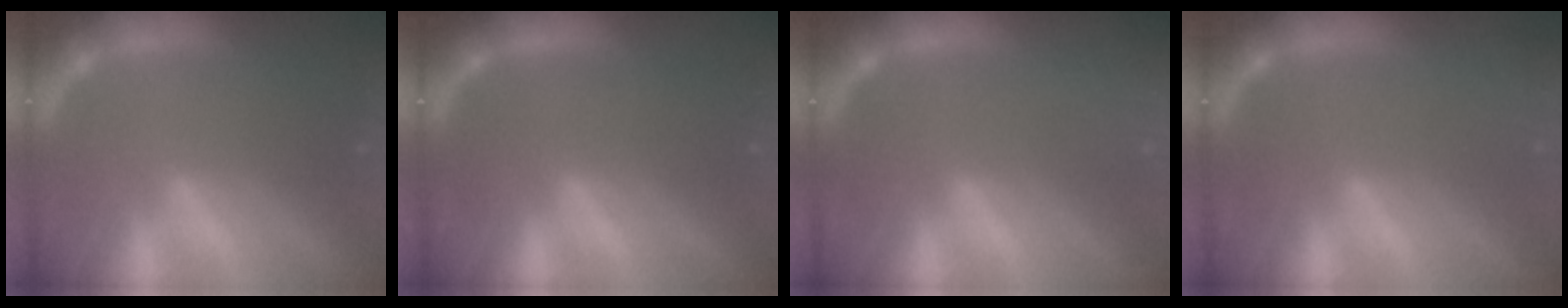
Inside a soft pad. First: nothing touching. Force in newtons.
{"total": 0.0}
{"total": 5.1}
{"total": 2.4}